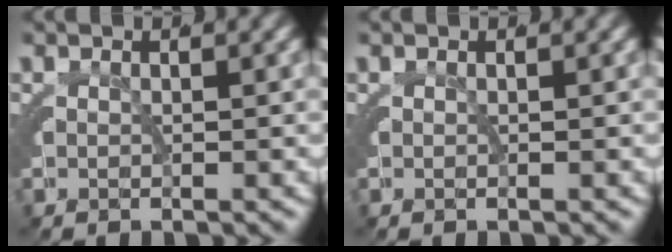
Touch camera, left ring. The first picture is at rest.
{"total": 0.0}